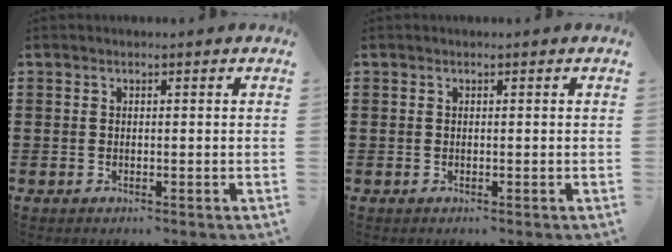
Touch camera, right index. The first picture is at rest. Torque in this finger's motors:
{"motor_torque": [-0.04, 0.04, 0.00, -0.01]}